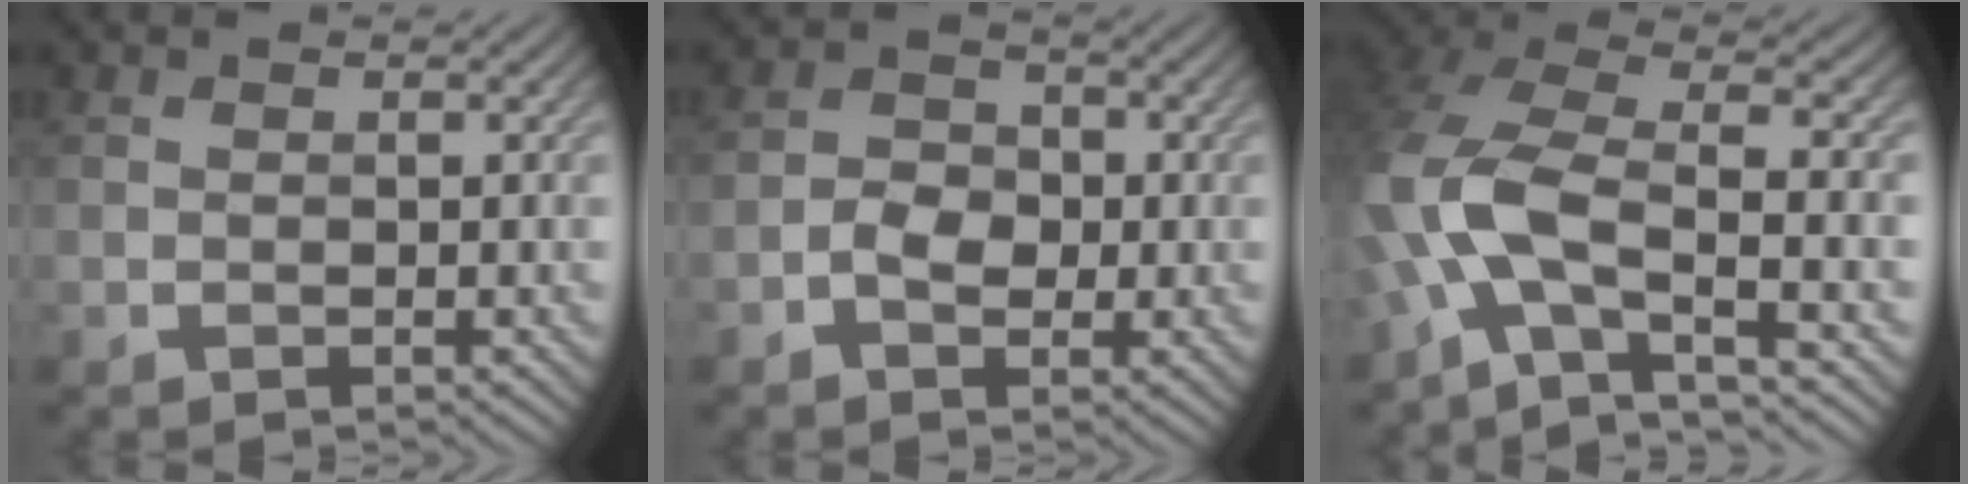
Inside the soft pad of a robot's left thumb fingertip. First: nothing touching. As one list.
[{"total": 3.1, "force": [-1.0, 2.3, 1.9], "torque": [-0.033, 0.005, -0.025]}, {"total": 12.4, "force": [-3.5, 5.4, 10.6], "torque": [-0.252, -0.009, -0.074]}]